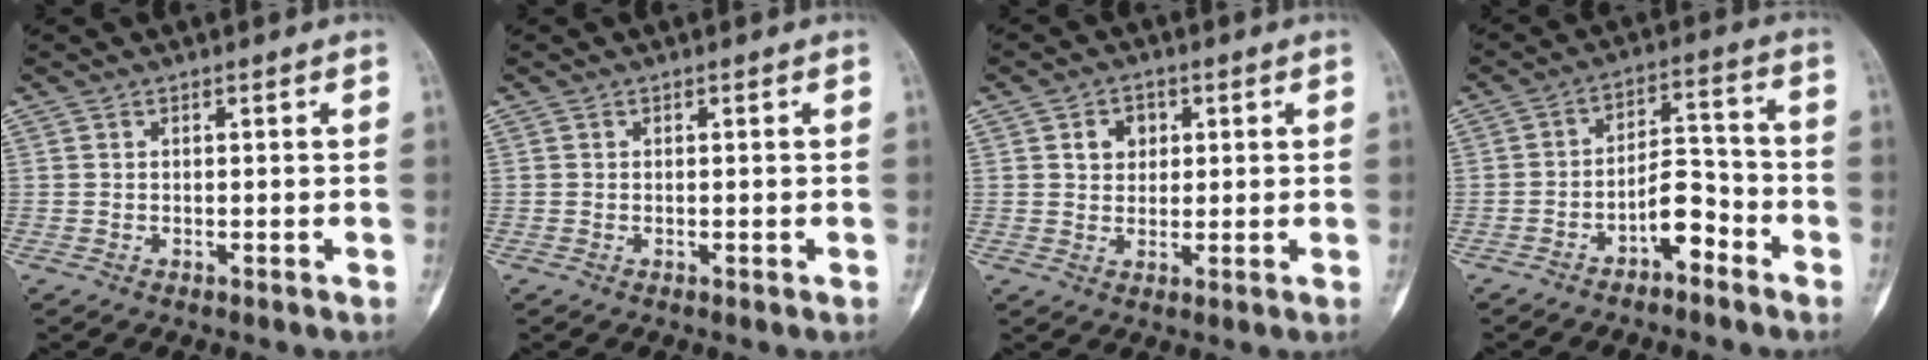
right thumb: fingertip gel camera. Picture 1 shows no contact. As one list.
[{"total": 0.0}, {"total": 4.3, "force": [1.3, 3.5, 2.2], "torque": [-0.009, -0.002, 0.019]}, {"total": 7.3, "force": [-4.2, 3.5, 4.9], "torque": [-0.063, 0.050, -0.073]}]